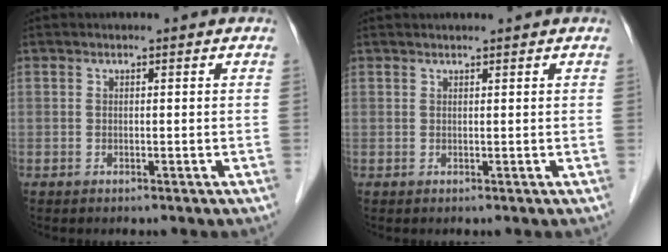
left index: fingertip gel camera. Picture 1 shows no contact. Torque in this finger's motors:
{"motor_torque": [0.66, -0.81, 0.05, -0.01]}